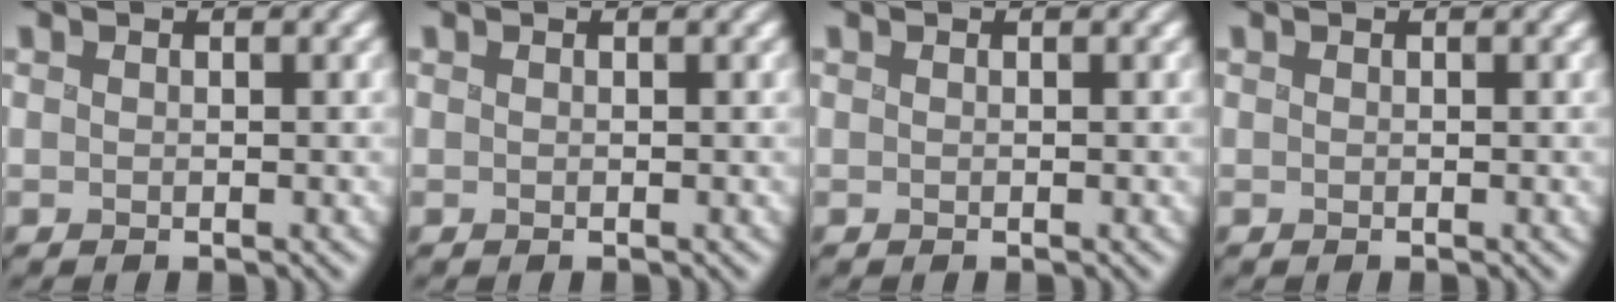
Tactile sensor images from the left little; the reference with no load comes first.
{"total": 0.0}
{"total": 0.0}
{"total": 0.0}